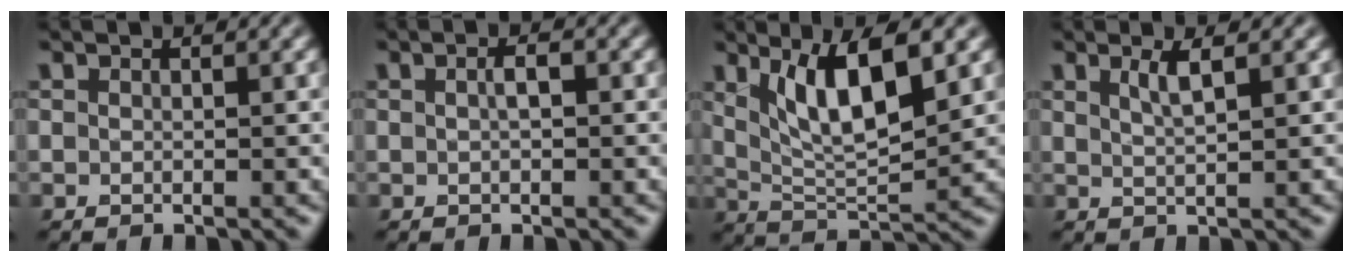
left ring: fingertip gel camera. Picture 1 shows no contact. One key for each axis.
{"total": 1.3, "fx": 0.1, "fy": 0.4, "fz": 1.2, "tx": -0.023, "ty": 0.001, "tz": 0.002}
{"total": 7.3, "fx": 2.7, "fy": 2.2, "fz": 6.5, "tx": -0.114, "ty": -0.008, "tz": 0.051}
{"total": 2.1, "fx": 1.0, "fy": 0.5, "fz": 1.8, "tx": -0.028, "ty": 0.001, "tz": 0.015}